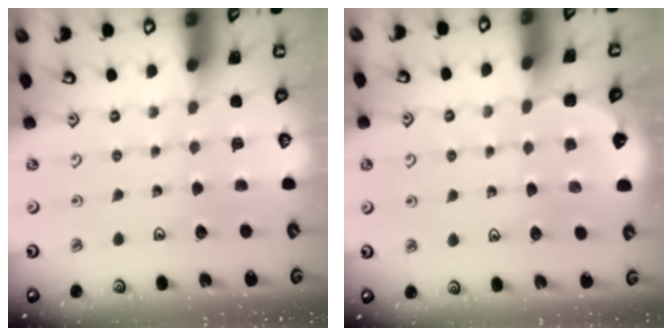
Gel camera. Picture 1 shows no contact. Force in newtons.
{"total": 1.7, "press": 1.7, "slide": 0.1}